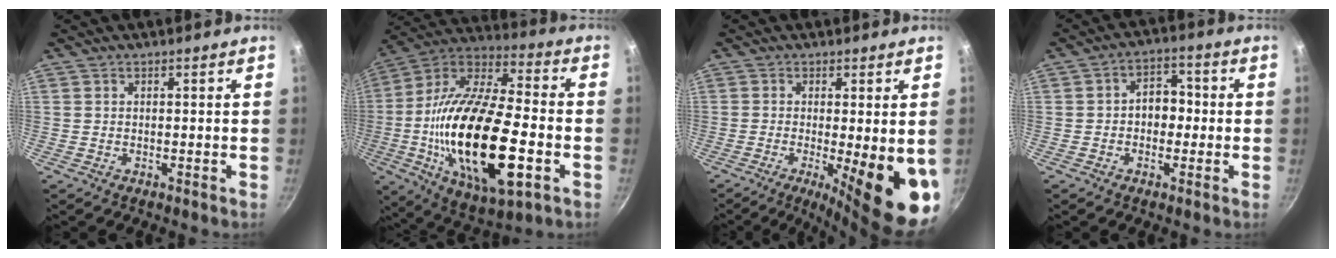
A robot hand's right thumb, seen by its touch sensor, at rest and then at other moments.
{"total": 30.4, "force": [-6.2, 12.9, 26.9], "torque": [-0.493, 0.015, -0.109]}
{"total": 14.3, "force": [-3.0, 3.8, 13.5], "torque": [-0.172, -0.016, -0.036]}
{"total": 5.9, "force": [-0.5, 4.5, 3.8], "torque": [-0.014, 0.018, -0.016]}